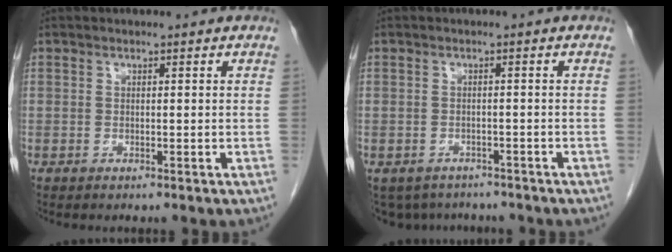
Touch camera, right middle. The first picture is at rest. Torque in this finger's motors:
{"motor_torque": [0.10, -0.08, -0.04, 0.00]}